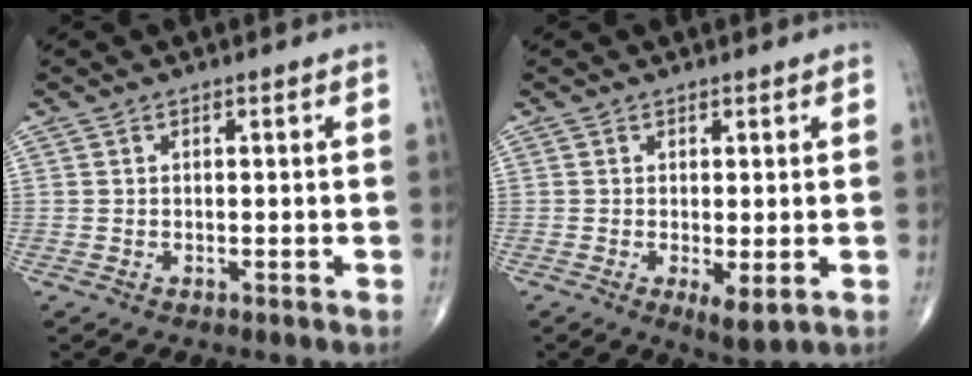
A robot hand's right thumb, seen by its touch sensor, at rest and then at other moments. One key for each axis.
{"total": 3.5, "fx": -0.6, "fy": 1.2, "fz": 3.3, "tx": -0.055, "ty": -0.014, "tz": -0.007}